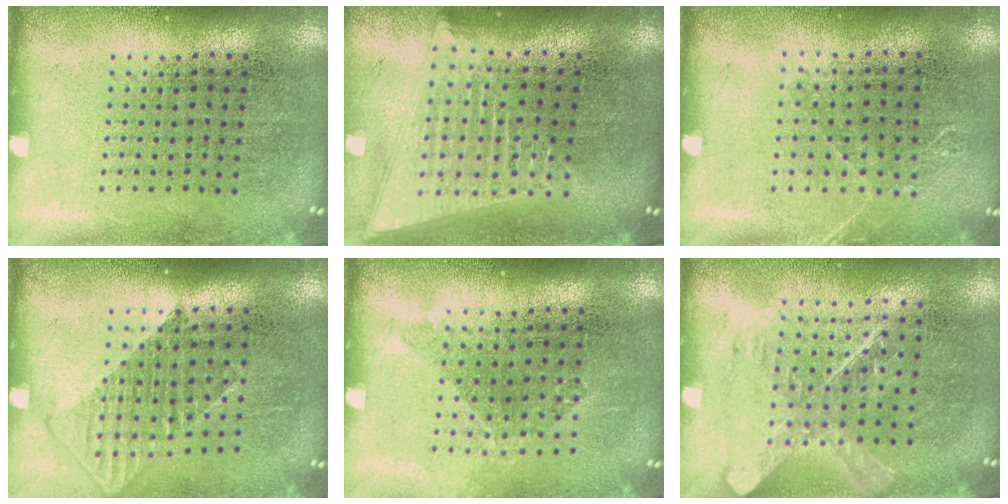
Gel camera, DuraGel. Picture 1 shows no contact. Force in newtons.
{"total": 2.1, "press": 1.8, "slide": 1.1}
{"total": 1.0, "press": 0.9, "slide": 0.3}
{"total": 1.2, "press": 1.0, "slide": 0.7}
{"total": 1.1, "press": 0.8, "slide": 0.7}
{"total": 1.5, "press": 1.3, "slide": 0.7}